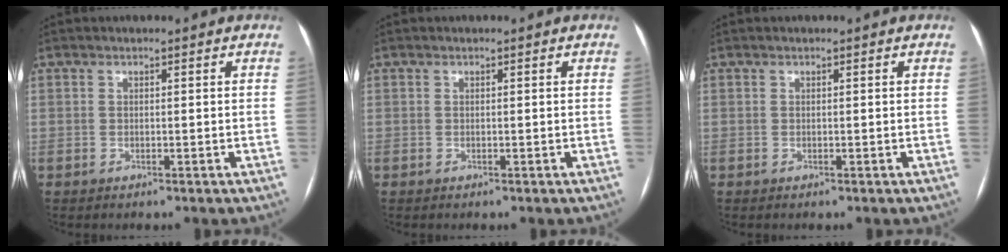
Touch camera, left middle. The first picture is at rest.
{"total": 0.0}
{"total": 0.0}